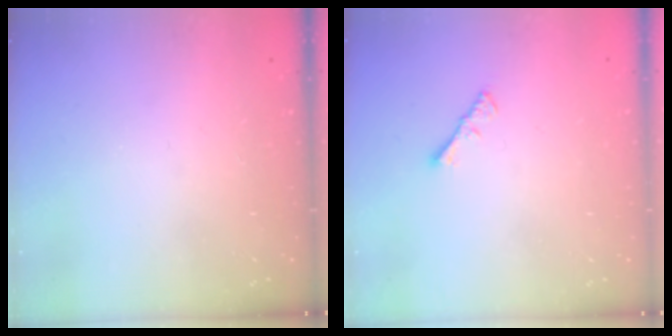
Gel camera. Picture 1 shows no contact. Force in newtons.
{"total": 1.1, "press": 1.1, "slide": 0.4}